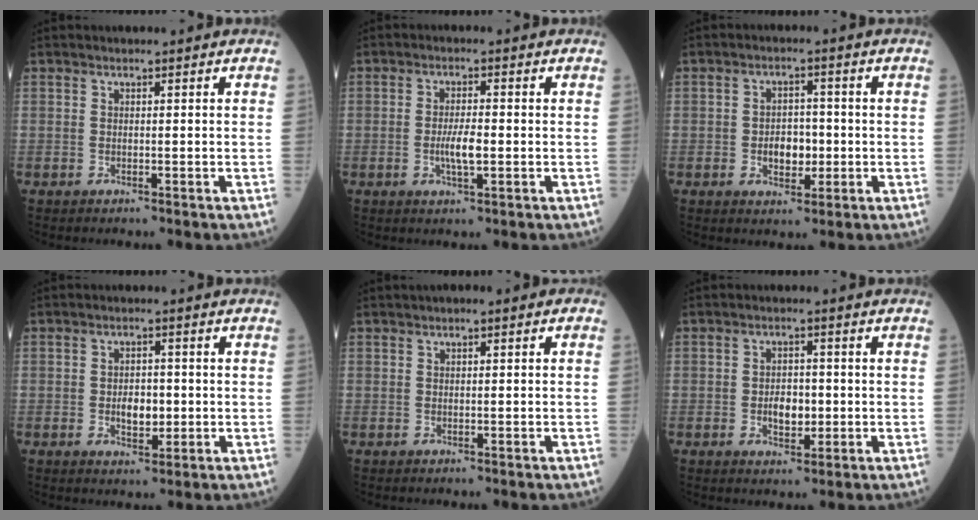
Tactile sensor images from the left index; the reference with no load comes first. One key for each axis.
{"total": 3.8, "fx": -0.6, "fy": 0.7, "fz": 3.7, "tx": -0.074, "ty": -0.003, "tz": -0.010}
{"total": 4.4, "fx": -0.7, "fy": 2.8, "fz": 3.3, "tx": -0.052, "ty": 0.007, "tz": -0.008}
{"total": 3.8, "fx": -0.4, "fy": 2.2, "fz": 3.1, "tx": -0.050, "ty": 0.001, "tz": -0.003}
{"total": 1.5, "fx": 0.5, "fy": 0.4, "fz": 1.3, "tx": -0.020, "ty": 0.009, "tz": 0.005}
{"total": 3.8, "fx": -0.6, "fy": 2.2, "fz": 3.0, "tx": -0.049, "ty": 0.002, "tz": -0.006}